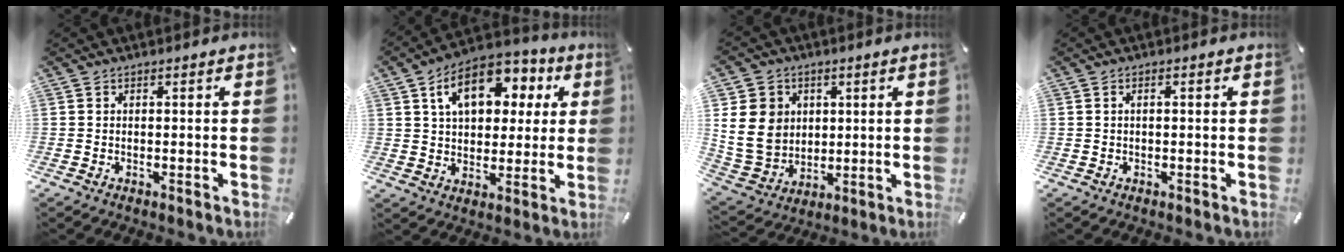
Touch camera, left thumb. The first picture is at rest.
{"total": 14.1, "force": [5.8, 9.5, 8.8], "torque": [-0.137, -0.007, 0.102]}
{"total": 12.1, "force": [2.8, 10.8, 4.7], "torque": [-0.108, -0.008, 0.057]}
{"total": 0.9, "force": [0.0, 0.2, 0.9], "torque": [-0.017, 0.000, 0.000]}